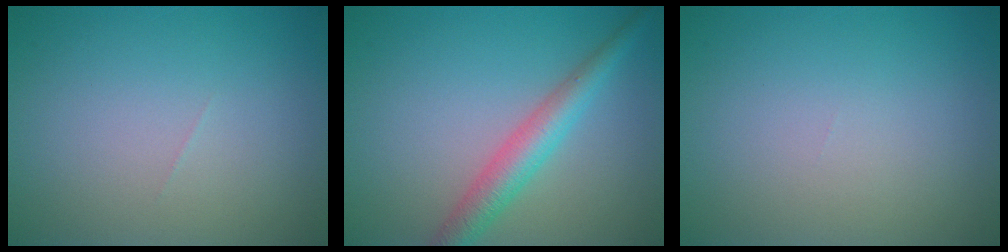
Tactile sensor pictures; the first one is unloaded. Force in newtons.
{"total": 3.8, "press": 3.8, "slide": 0.1}
{"total": 0.0}